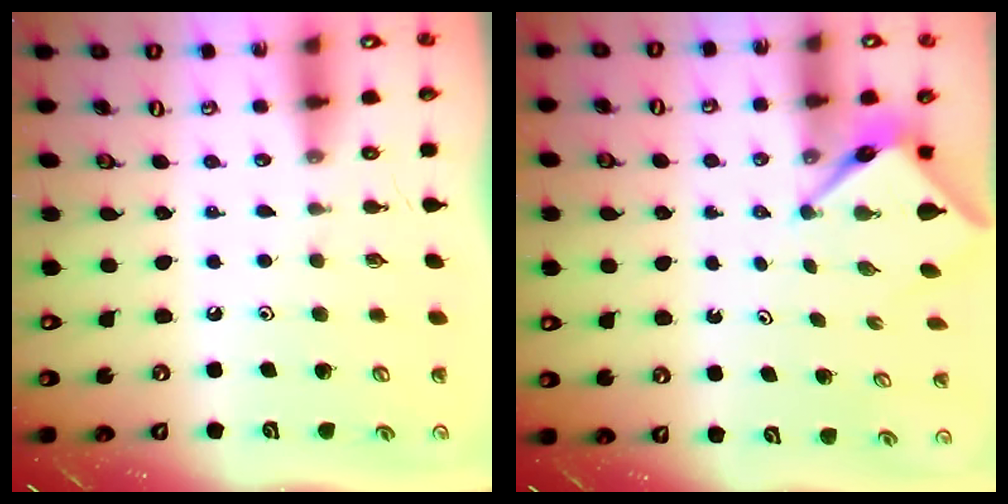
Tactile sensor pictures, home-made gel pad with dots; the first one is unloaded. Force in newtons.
{"total": 4.0, "press": 3.9, "slide": 0.2}